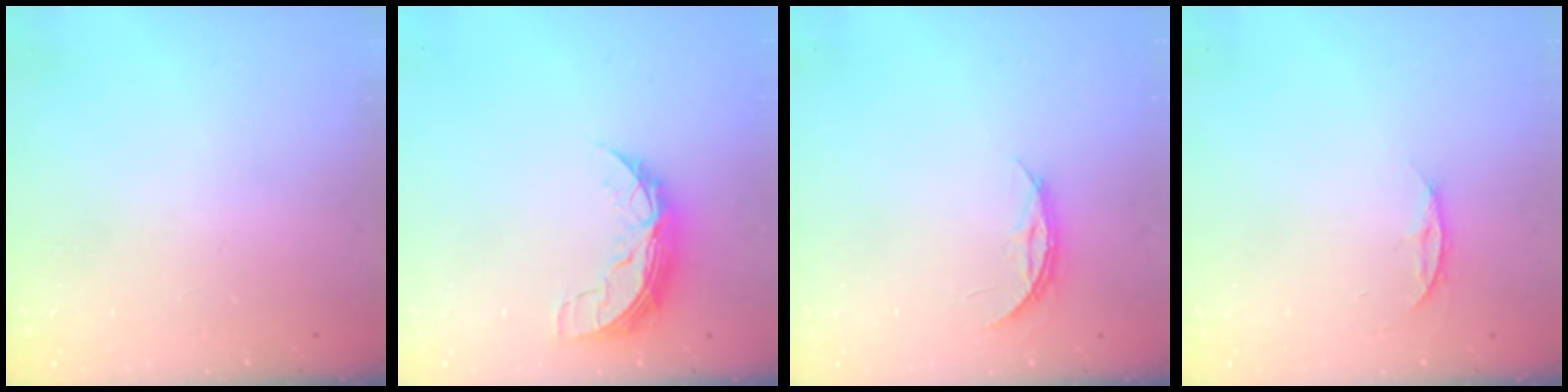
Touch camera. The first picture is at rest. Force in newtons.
{"total": 7.9, "press": 7.9, "slide": 0.6}
{"total": 3.8, "press": 3.8, "slide": 0.3}
{"total": 4.4, "press": 4.4, "slide": 0.5}